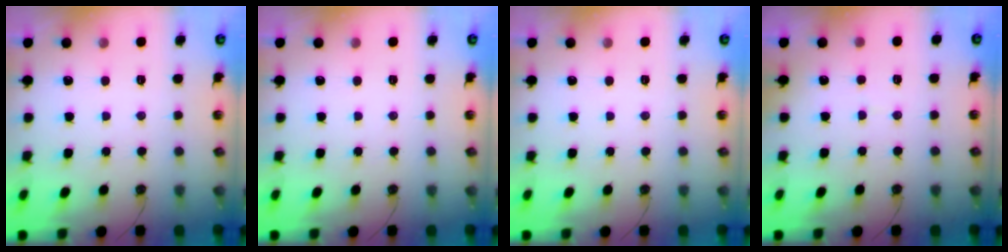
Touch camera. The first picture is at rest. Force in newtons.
{"total": 0.0}
{"total": 0.0}
{"total": 1.8, "press": 1.8, "slide": 0.1}